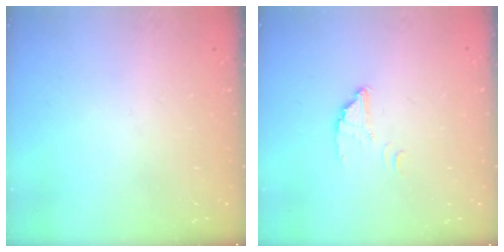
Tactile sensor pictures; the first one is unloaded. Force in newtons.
{"total": 2.8, "press": 2.8, "slide": 0.1}